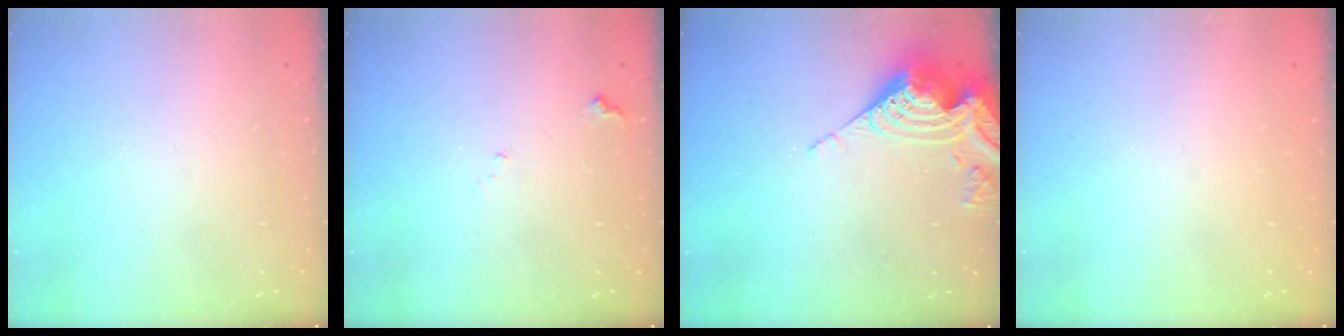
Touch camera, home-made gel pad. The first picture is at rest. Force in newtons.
{"total": 7.4, "press": 7.4, "slide": 0.8}
{"total": 12.4, "press": 12.3, "slide": 1.5}
{"total": 1.1, "press": 1.0, "slide": 0.1}